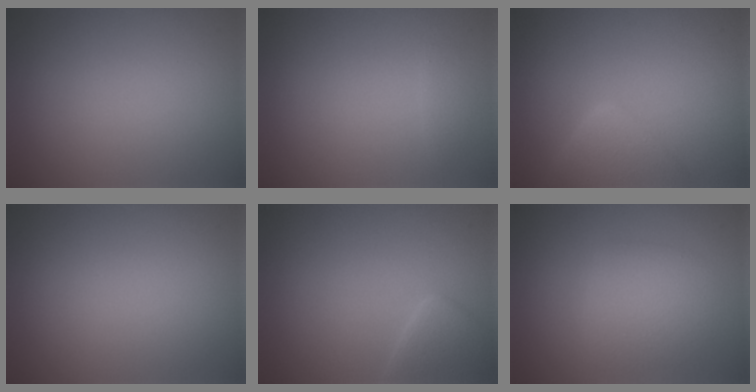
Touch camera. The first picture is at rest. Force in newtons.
{"total": 0.6, "press": 0.6, "slide": 0.0}
{"total": 4.0, "press": 4.0, "slide": 0.2}
{"total": 0.0}
{"total": 2.6, "press": 2.6, "slide": 0.1}
{"total": 2.9, "press": 2.9, "slide": 0.0}